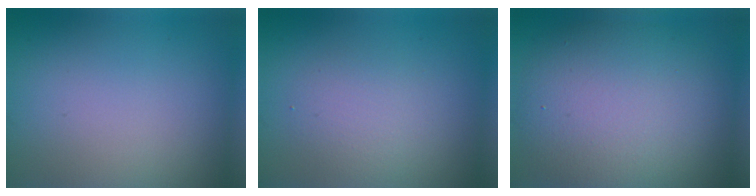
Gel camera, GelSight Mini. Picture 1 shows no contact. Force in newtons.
{"total": 2.6, "press": 2.6, "slide": 0.2}
{"total": 10.2, "press": 10.2, "slide": 0.5}